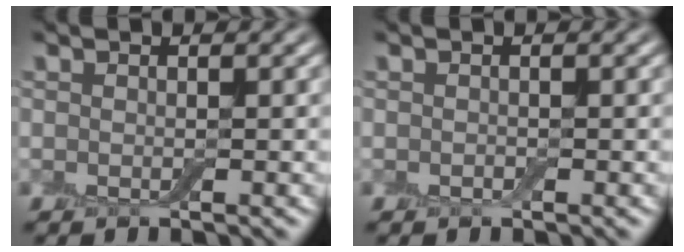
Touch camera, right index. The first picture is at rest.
{"total": 0.0}